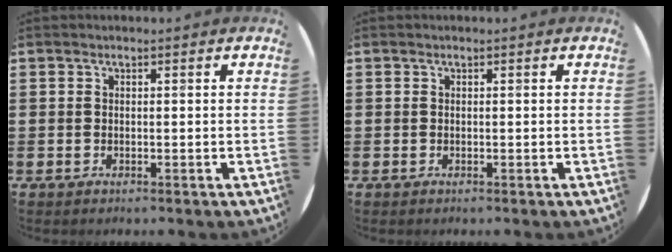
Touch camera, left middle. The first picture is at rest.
{"total": 0.0}